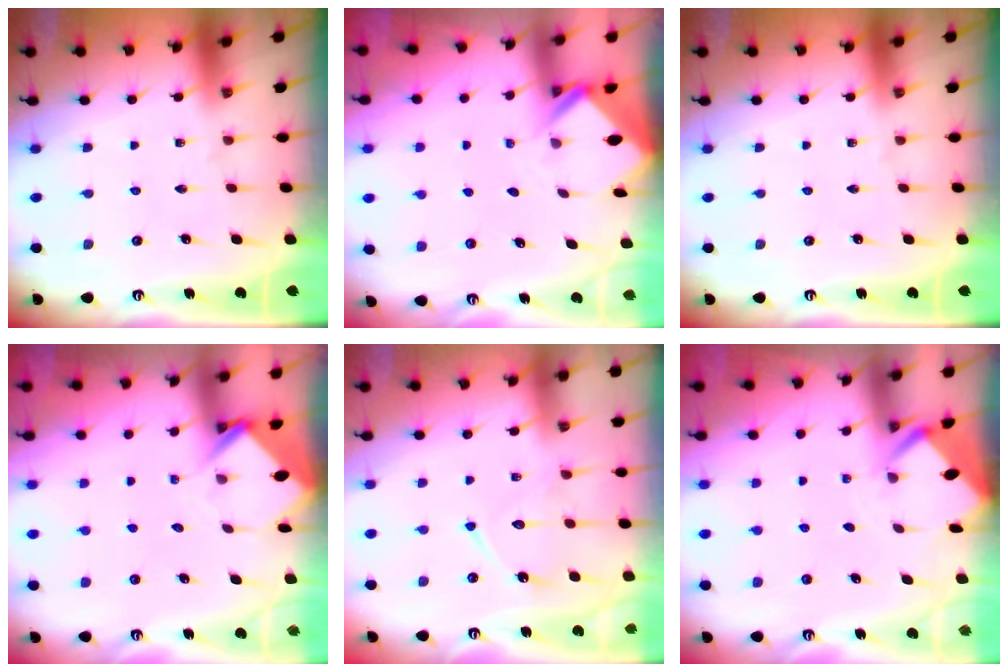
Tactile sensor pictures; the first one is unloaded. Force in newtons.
{"total": 2.5, "press": 2.5, "slide": 0.2}
{"total": 0.0}
{"total": 3.9, "press": 3.9, "slide": 0.3}
{"total": 11.4, "press": 11.3, "slide": 0.9}
{"total": 2.5, "press": 2.5, "slide": 0.1}